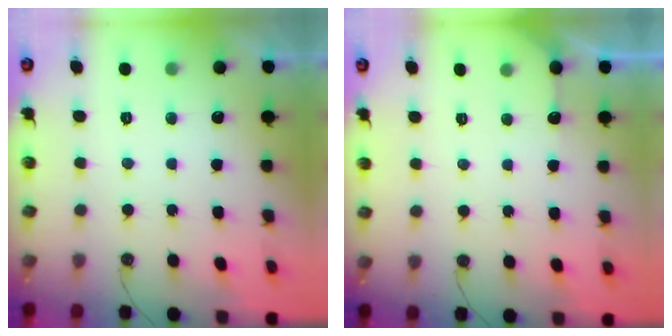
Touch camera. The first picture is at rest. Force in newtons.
{"total": 3.2, "press": 3.1, "slide": 0.3}